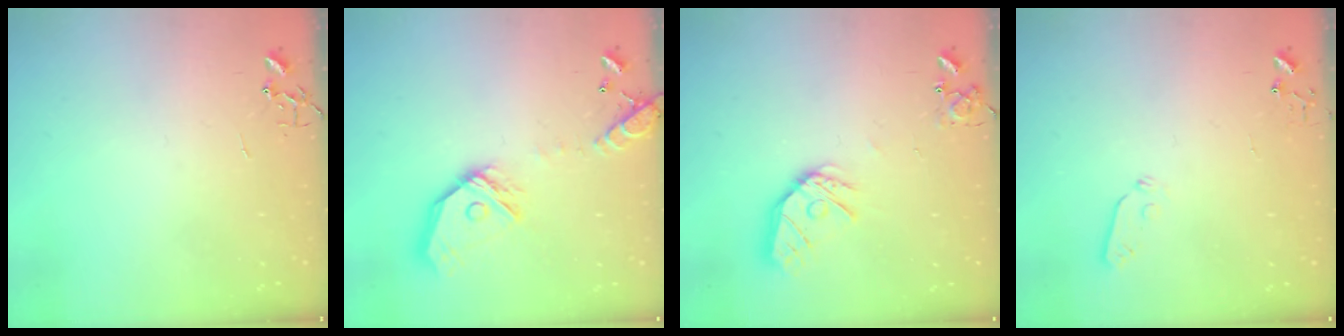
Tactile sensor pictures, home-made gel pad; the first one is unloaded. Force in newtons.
{"total": 17.0, "press": 16.8, "slide": 2.7}
{"total": 14.1, "press": 14.0, "slide": 1.7}
{"total": 3.5, "press": 3.3, "slide": 1.0}